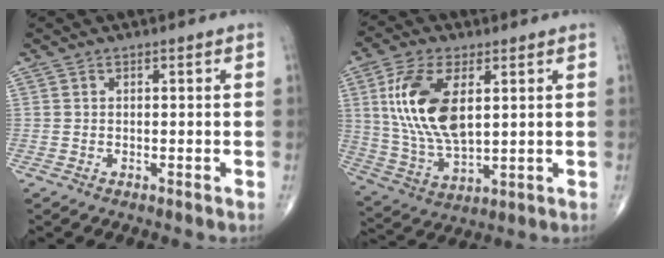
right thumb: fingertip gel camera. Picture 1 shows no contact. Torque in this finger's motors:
{"motor_torque": [0.40, 3.53, 0.71, -0.50, 0.52]}